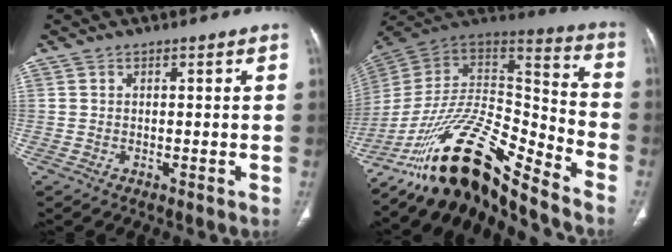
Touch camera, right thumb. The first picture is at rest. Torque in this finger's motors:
{"motor_torque": [3.52, 0.10, 1.49, -1.27, 0.65]}